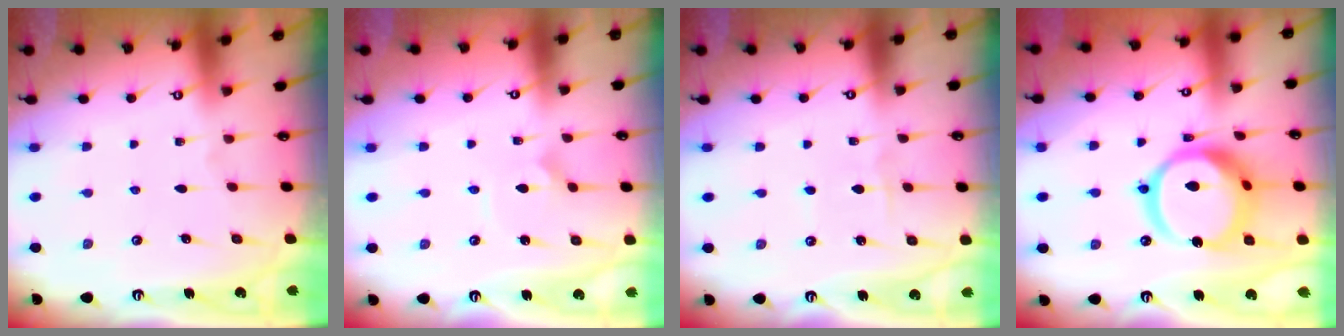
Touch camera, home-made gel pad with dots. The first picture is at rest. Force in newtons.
{"total": 2.7, "press": 2.7, "slide": 0.1}
{"total": 1.8, "press": 1.7, "slide": 0.2}
{"total": 18.0, "press": 17.9, "slide": 1.9}